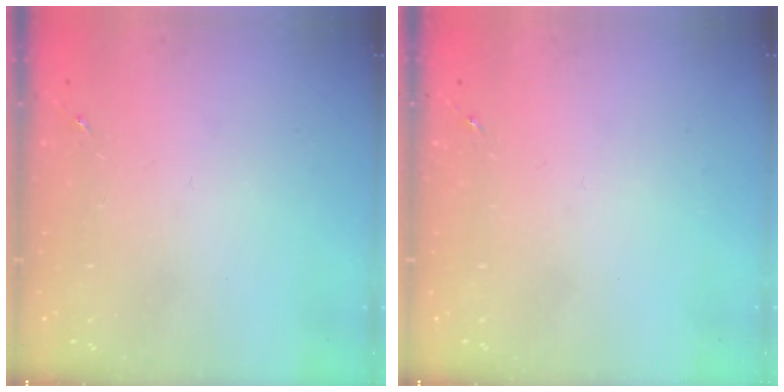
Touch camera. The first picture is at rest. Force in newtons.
{"total": 0.0}